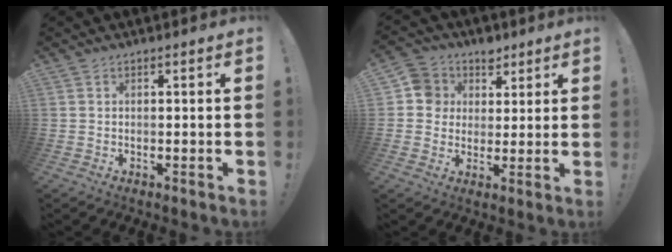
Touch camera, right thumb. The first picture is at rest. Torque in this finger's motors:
{"motor_torque": [0.00, 0.01, -0.08, 0.11, 0.01]}